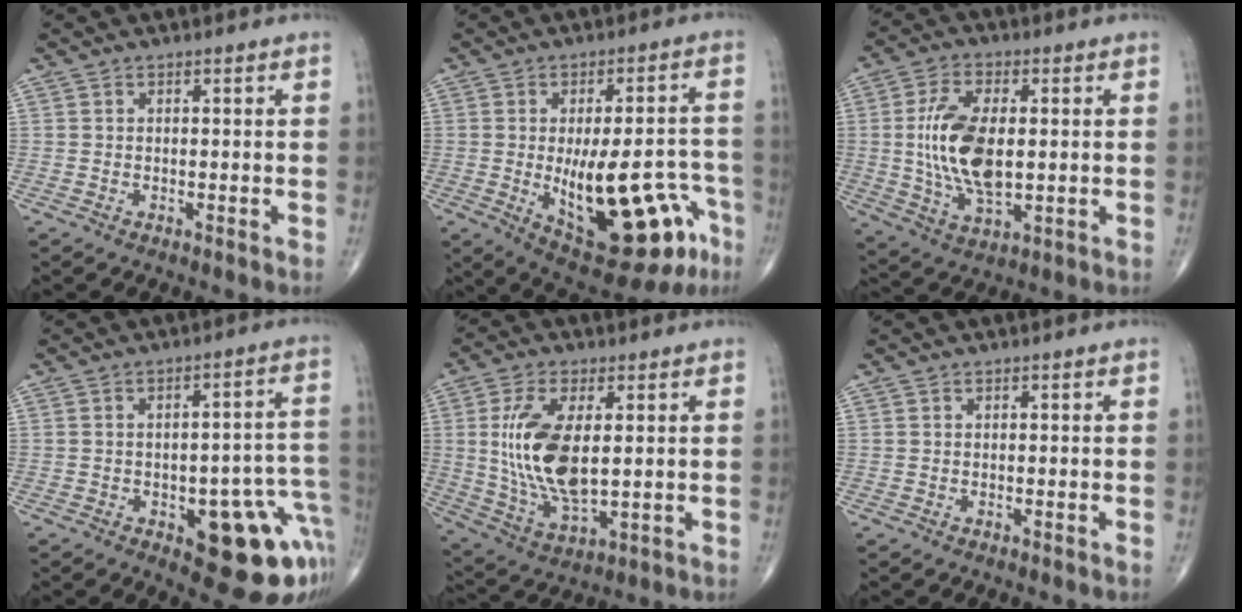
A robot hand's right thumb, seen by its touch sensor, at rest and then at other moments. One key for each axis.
{"total": 21.5, "fx": -6.7, "fy": 9.1, "fz": 18.3, "tx": -0.221, "ty": 0.024, "tz": -0.069}
{"total": 14.2, "fx": 0.6, "fy": 7.1, "fz": 12.3, "tx": -0.238, "ty": -0.006, "tz": 0.016}
{"total": 17.5, "fx": -6.0, "fy": 7.2, "fz": 14.7, "tx": -0.109, "ty": 0.043, "tz": -0.053}
{"total": 15.2, "fx": 1.8, "fy": 7.0, "fz": 13.4, "tx": -0.267, "ty": -0.018, "tz": 0.045}
{"total": 0.0}